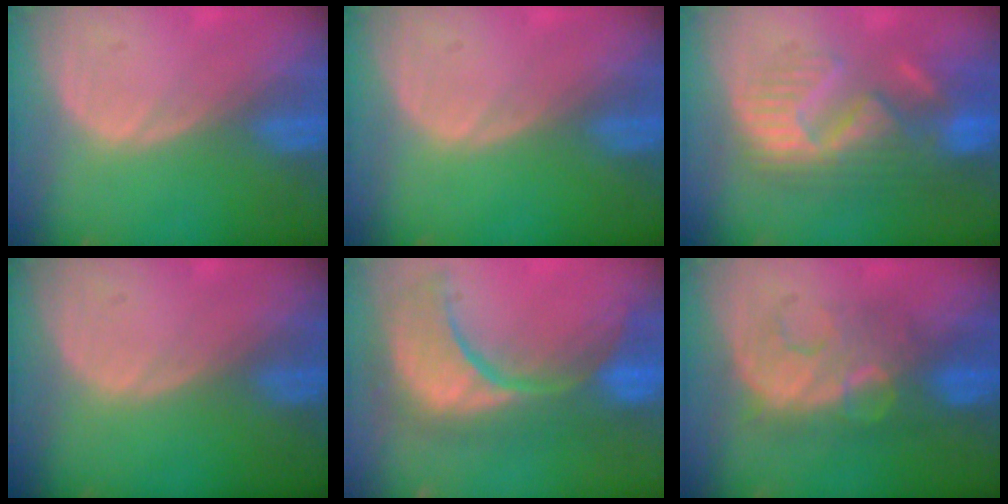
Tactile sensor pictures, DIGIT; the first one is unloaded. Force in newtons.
{"total": 0.0}
{"total": 10.9, "press": 9.8, "slide": 4.9}
{"total": 0.0}
{"total": 12.3, "press": 11.1, "slide": 5.3}
{"total": 8.0, "press": 7.9, "slide": 1.5}